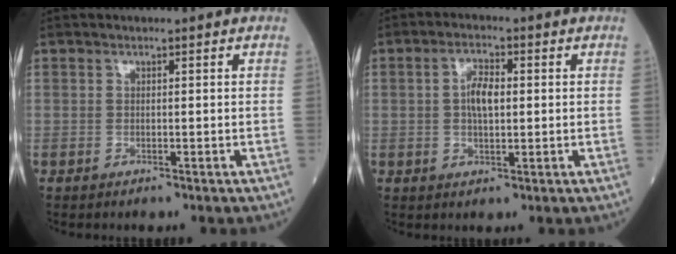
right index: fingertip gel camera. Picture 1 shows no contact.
{"total": 4.4, "force": [0.4, 1.8, 4.0], "torque": [-0.080, 0.007, 0.007]}